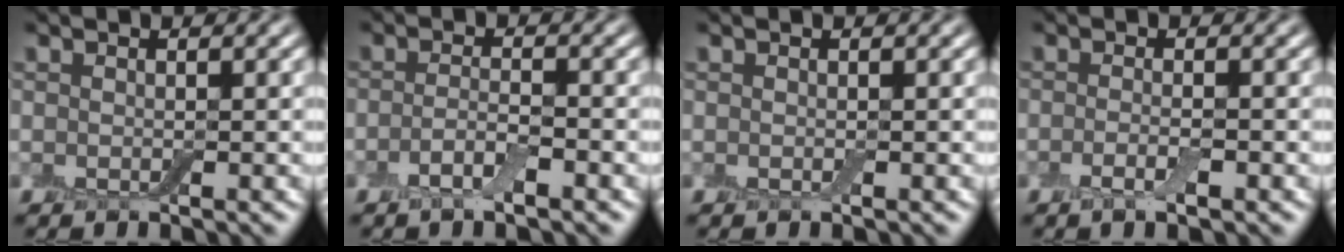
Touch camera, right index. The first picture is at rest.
{"total": 2.2, "force": [-1.1, 0.5, 1.8], "torque": [-0.036, 0.003, -0.027]}
{"total": 0.0}
{"total": 1.7, "force": [-0.7, 0.4, 1.5], "torque": [-0.030, -0.006, -0.018]}